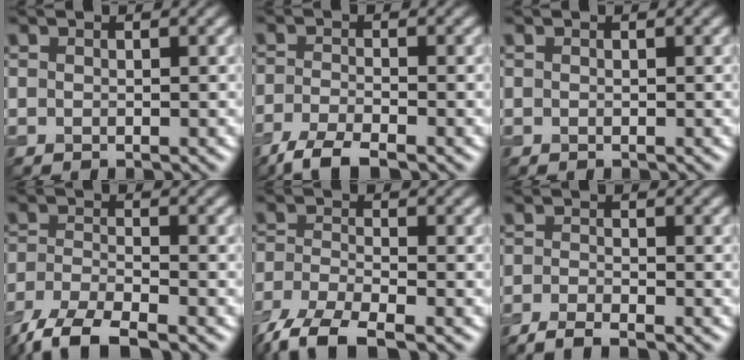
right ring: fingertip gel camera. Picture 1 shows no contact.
{"total": 3.8, "force": [-2.9, 0.7, 2.2], "torque": [-0.048, -0.008, -0.067]}
{"total": 0.0}
{"total": 5.9, "force": [-4.6, 1.5, 3.4], "torque": [-0.068, -0.010, -0.095]}
{"total": 6.4, "force": [-4.7, 1.8, 3.9], "torque": [-0.079, -0.012, -0.100]}
{"total": 2.6, "force": [-2.1, 0.5, 1.6], "torque": [-0.032, -0.005, -0.047]}